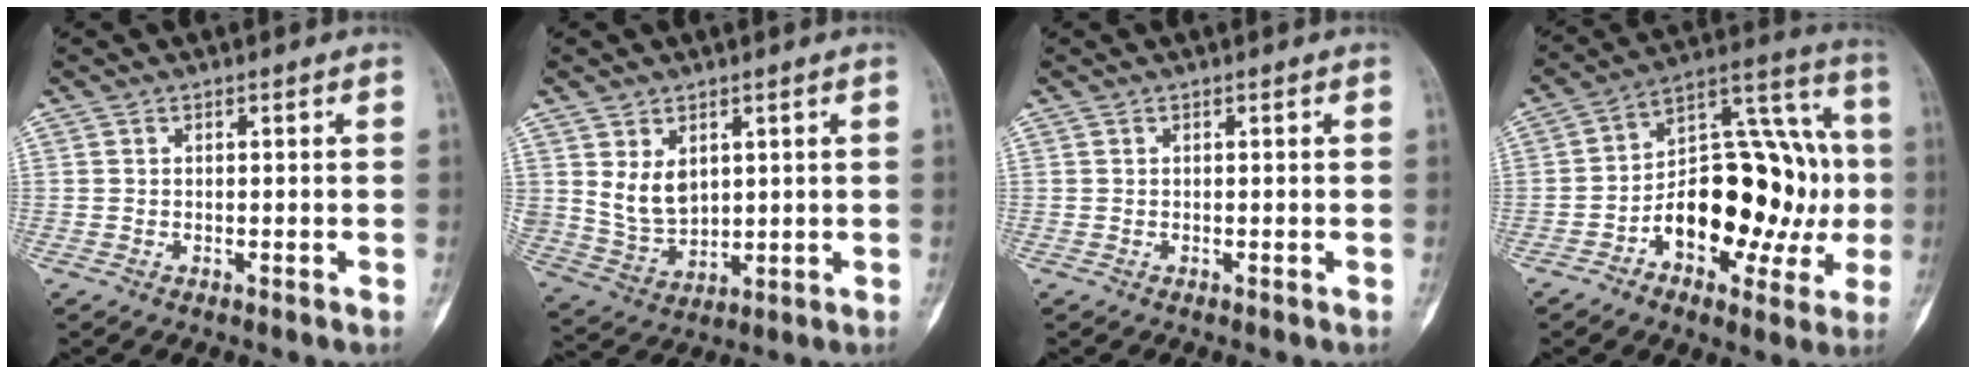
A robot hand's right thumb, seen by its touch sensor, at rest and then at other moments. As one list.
[{"total": 7.6, "force": [2.5, 5.3, 4.7], "torque": [-0.072, -0.022, 0.067]}, {"total": 0.0}, {"total": 23.6, "force": [-3.4, 13.6, 19.0], "torque": [-0.240, 0.054, -0.044]}]